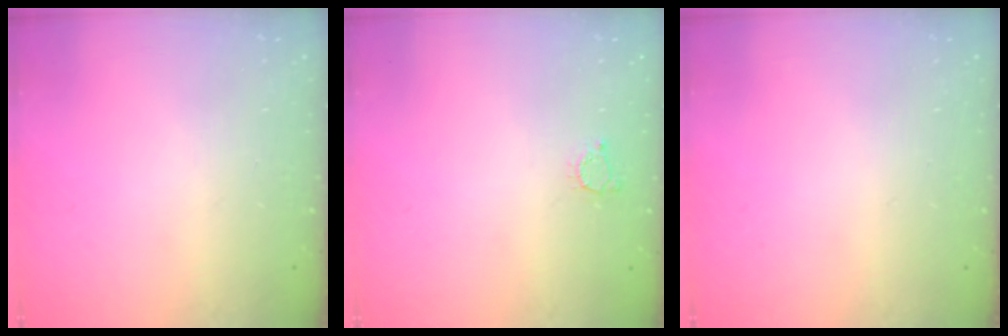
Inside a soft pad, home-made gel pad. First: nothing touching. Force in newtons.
{"total": 2.2, "press": 2.2, "slide": 0.3}
{"total": 0.0}